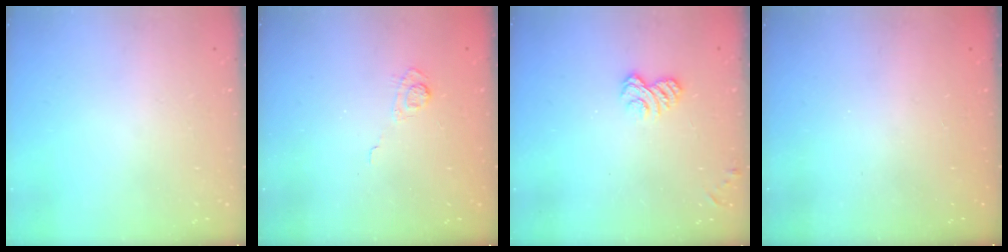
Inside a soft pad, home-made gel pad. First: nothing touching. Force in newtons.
{"total": 3.8, "press": 3.5, "slide": 1.6}
{"total": 3.4, "press": 3.2, "slide": 1.1}
{"total": 2.3, "press": 2.2, "slide": 0.8}